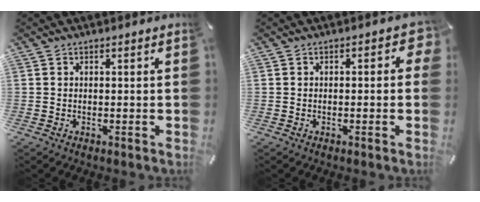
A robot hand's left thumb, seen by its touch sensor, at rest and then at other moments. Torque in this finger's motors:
{"motor_torque": [0.10, 0.10, -0.01, -0.01, 0.01]}